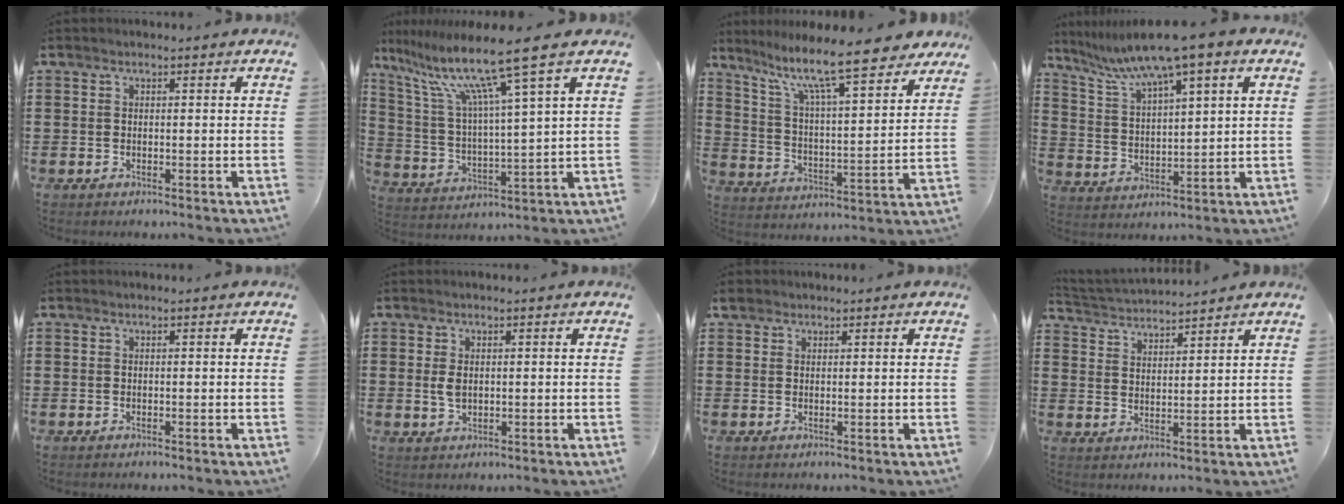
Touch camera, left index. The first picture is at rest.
{"total": 12.3, "force": [8.4, 0.2, 9.0], "torque": [-0.202, -0.035, 0.134]}
{"total": 10.8, "force": [8.9, 1.0, 6.1], "torque": [-0.133, -0.056, 0.144]}
{"total": 8.5, "force": [6.4, 0.1, 5.6], "torque": [-0.129, -0.030, 0.107]}
{"total": 0.0}
{"total": 2.2, "force": [0.3, 1.3, 1.8], "torque": [-0.046, 0.001, 0.003]}
{"total": 1.5, "force": [1.2, 0.8, 0.3], "torque": [-0.011, 0.006, 0.023]}
{"total": 3.1, "force": [3.1, -0.1, -0.1], "torque": [-0.012, -0.014, 0.053]}